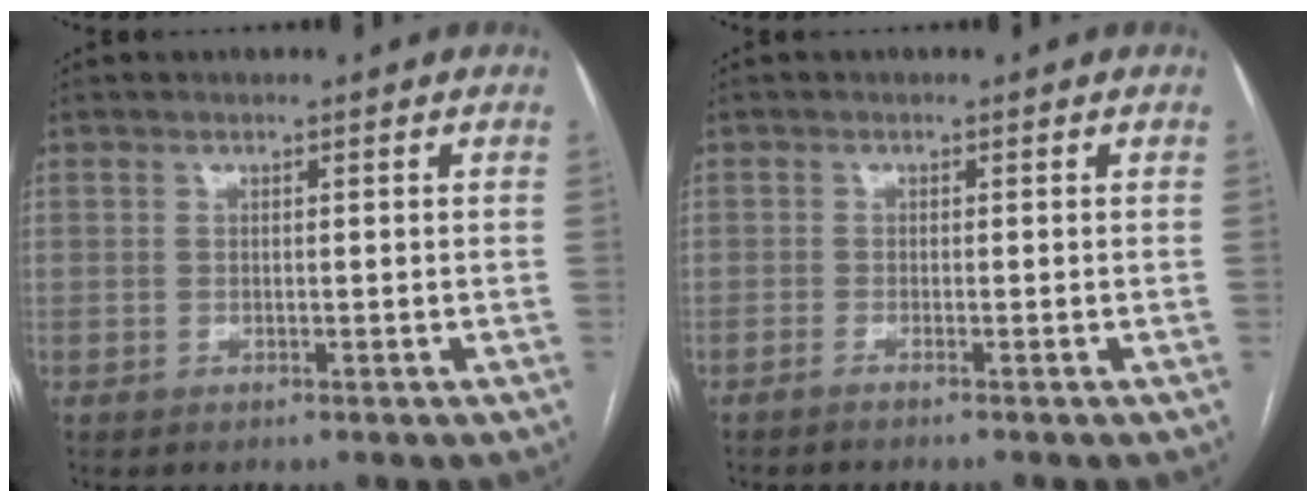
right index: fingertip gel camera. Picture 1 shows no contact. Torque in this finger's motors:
{"motor_torque": [-0.14, -0.13, 0.12, 0.01]}